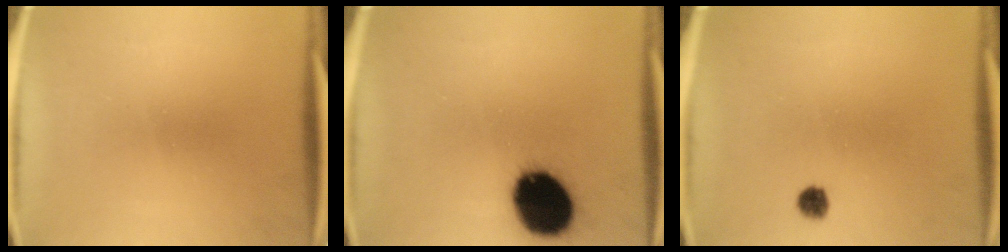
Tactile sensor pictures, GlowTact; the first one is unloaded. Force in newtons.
{"total": 19.6}
{"total": 2.2}